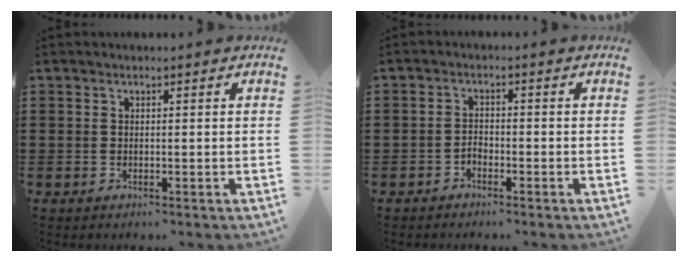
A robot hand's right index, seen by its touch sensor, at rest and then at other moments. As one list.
[{"total": 1.5, "force": [-1.2, 0.8, 0.3], "torque": [-0.011, 0.002, -0.026]}]